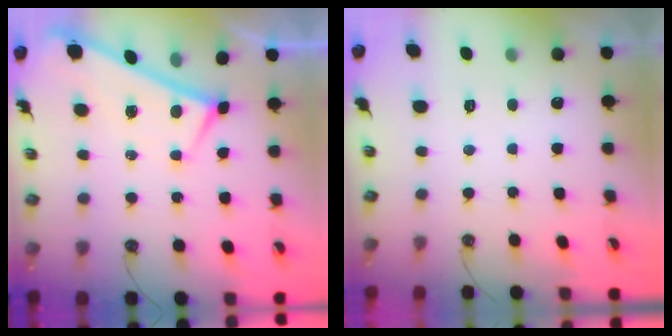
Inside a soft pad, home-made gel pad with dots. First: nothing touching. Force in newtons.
{"total": 0.0}